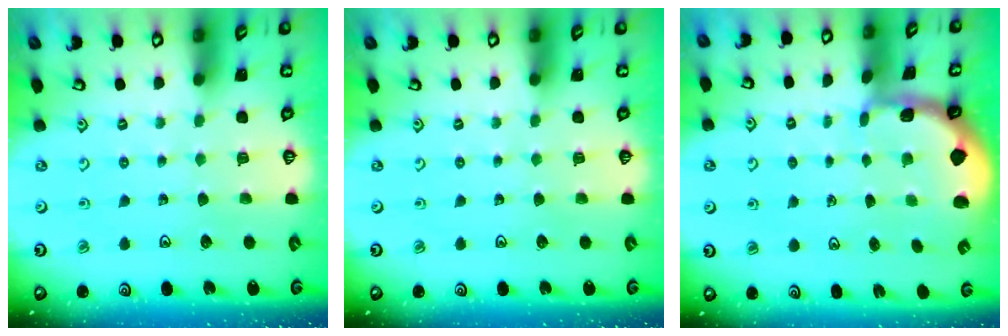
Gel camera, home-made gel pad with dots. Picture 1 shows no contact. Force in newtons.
{"total": 0.0}
{"total": 0.8, "press": 0.8, "slide": 0.2}